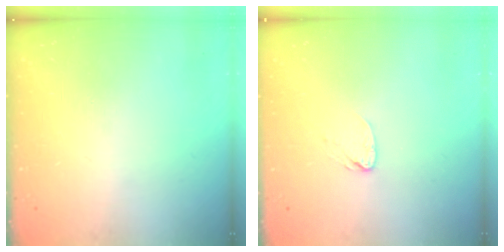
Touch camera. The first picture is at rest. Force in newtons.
{"total": 3.4, "press": 3.4, "slide": 0.4}